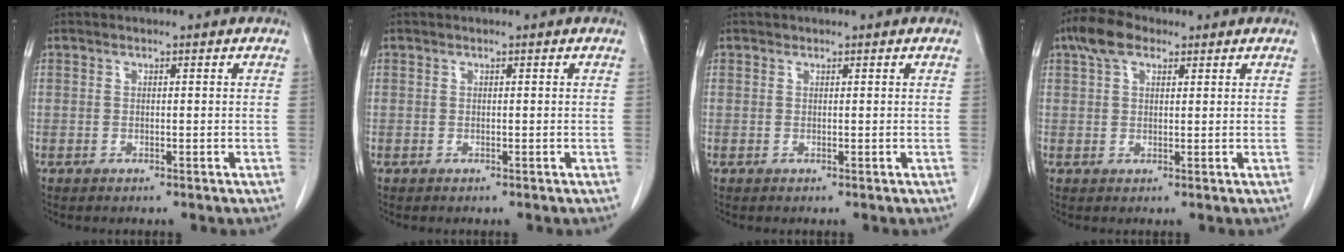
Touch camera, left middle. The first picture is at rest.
{"total": 0.0}
{"total": 0.0}
{"total": 5.1, "force": [3.0, 2.7, 3.1], "torque": [-0.064, 0.022, 0.057]}